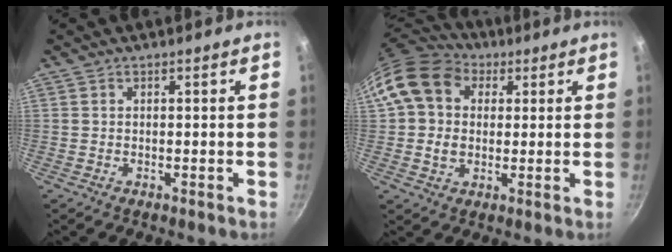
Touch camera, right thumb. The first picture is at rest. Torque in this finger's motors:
{"motor_torque": [-0.97, 1.60, 1.15, 0.13, 0.21]}